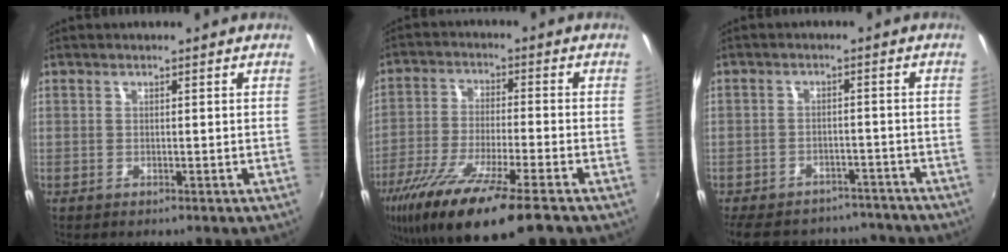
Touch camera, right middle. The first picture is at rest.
{"total": 16.9, "force": [-11.4, 2.2, 12.2], "torque": [-0.239, -0.046, -0.202]}
{"total": 15.7, "force": [-12.8, 7.9, 4.8], "torque": [-0.120, 0.036, -0.163]}